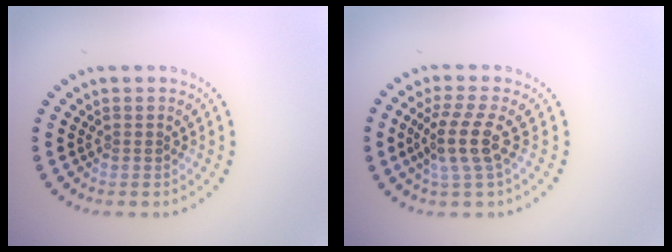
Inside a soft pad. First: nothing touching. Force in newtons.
{"total": 3.5, "press": 2.7, "slide": 2.3}